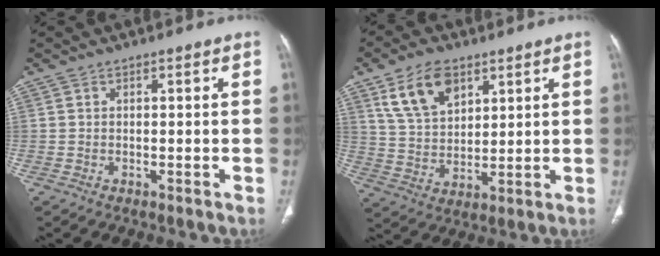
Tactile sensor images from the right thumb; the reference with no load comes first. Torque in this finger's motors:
{"motor_torque": [-1.07, 1.24, 0.66, 0.46, 0.07]}